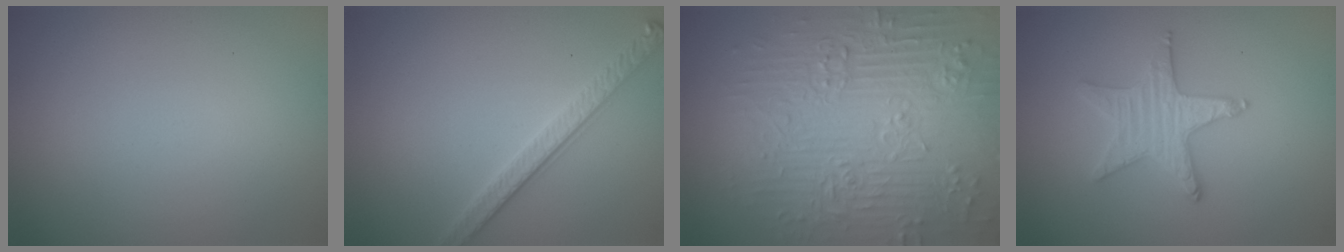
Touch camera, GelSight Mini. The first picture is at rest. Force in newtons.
{"total": 2.8, "press": 2.6, "slide": 1.0}
{"total": 9.1, "press": 6.6, "slide": 6.3}
{"total": 3.1, "press": 3.1, "slide": 0.4}